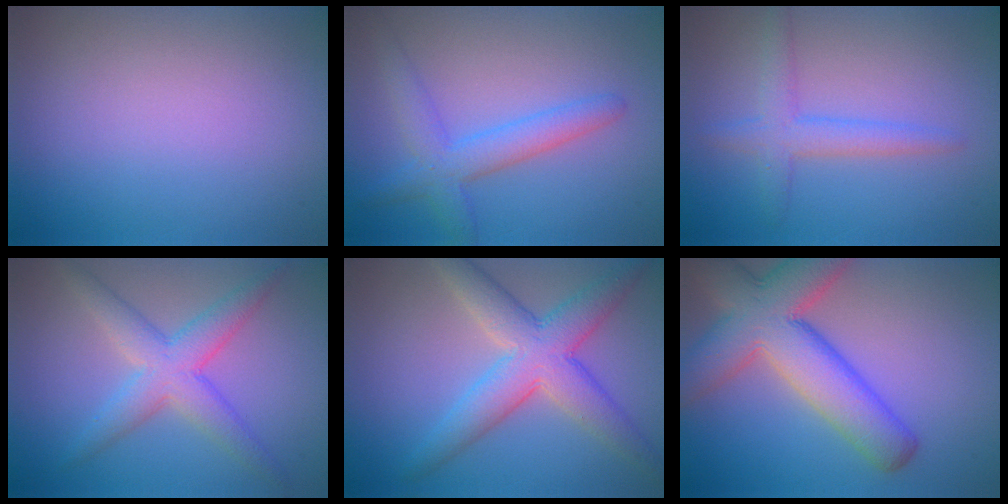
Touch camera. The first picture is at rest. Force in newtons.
{"total": 3.7, "press": 3.7, "slide": 0.1}
{"total": 2.8, "press": 2.8, "slide": 0.1}
{"total": 4.6, "press": 4.6, "slide": 0.1}
{"total": 6.5, "press": 6.5, "slide": 0.3}
{"total": 9.5, "press": 9.5, "slide": 0.6}